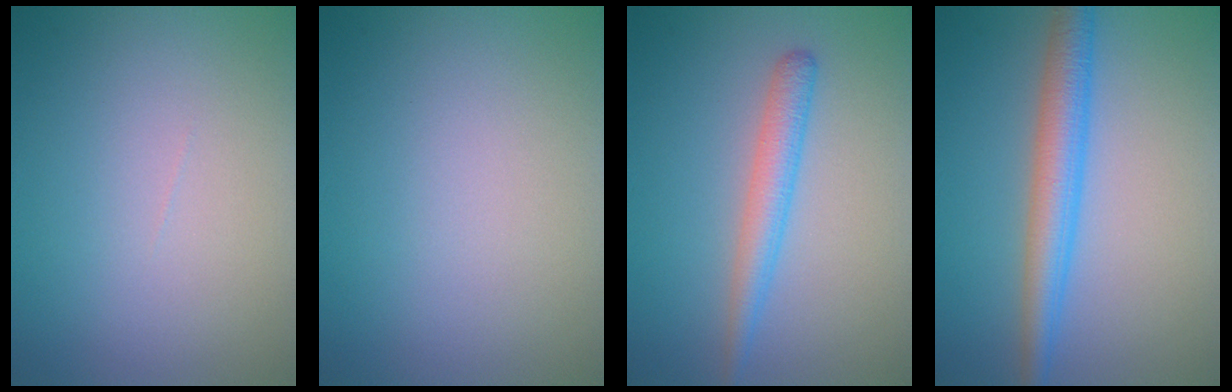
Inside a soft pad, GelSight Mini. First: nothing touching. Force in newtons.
{"total": 0.0}
{"total": 2.8, "press": 2.8, "slide": 0.2}
{"total": 4.5, "press": 4.5, "slide": 0.0}